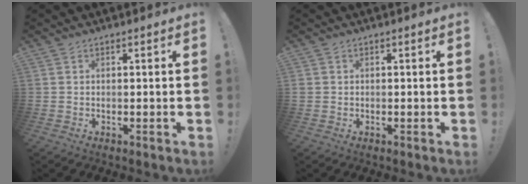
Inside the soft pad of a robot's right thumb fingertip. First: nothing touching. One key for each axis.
{"total": 0.9, "fx": 0.0, "fy": 0.9, "fz": -0.1, "tx": 0.002, "ty": 0.005, "tz": 0.001}